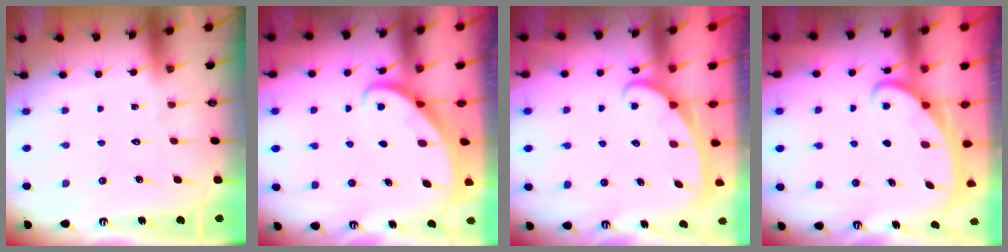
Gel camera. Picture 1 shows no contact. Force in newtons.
{"total": 2.2, "press": 2.2, "slide": 0.3}
{"total": 2.3, "press": 2.3, "slide": 0.4}
{"total": 2.1, "press": 2.0, "slide": 0.4}